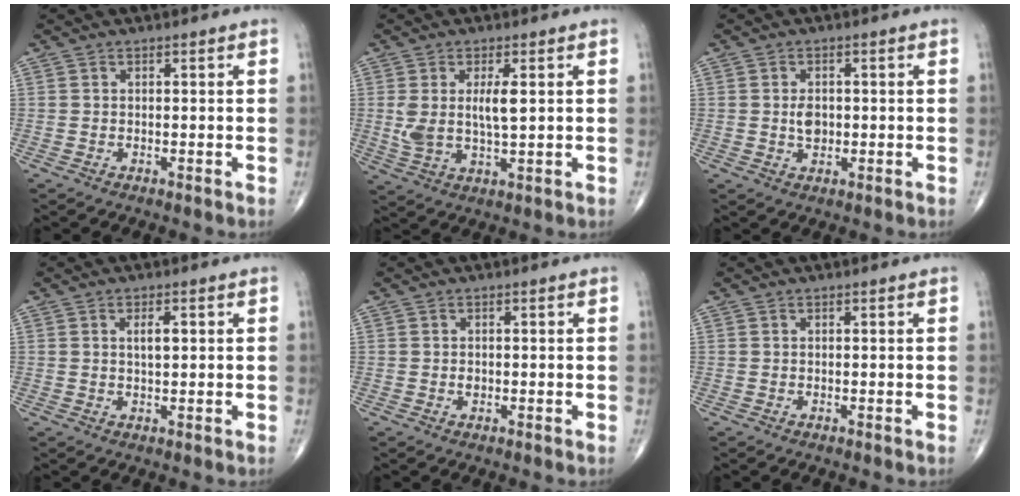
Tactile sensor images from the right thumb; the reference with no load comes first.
{"total": 7.1, "force": [1.3, 2.6, 6.5], "torque": [-0.133, -0.009, 0.032]}
{"total": 3.0, "force": [-0.1, 2.1, 2.2], "torque": [-0.029, 0.000, 0.000]}
{"total": 2.5, "force": [0.6, 1.0, 2.2], "torque": [-0.039, -0.001, 0.010]}
{"total": 0.9, "force": [-0.1, 0.7, 0.5], "torque": [-0.007, 0.001, -0.002]}
{"total": 0.0}